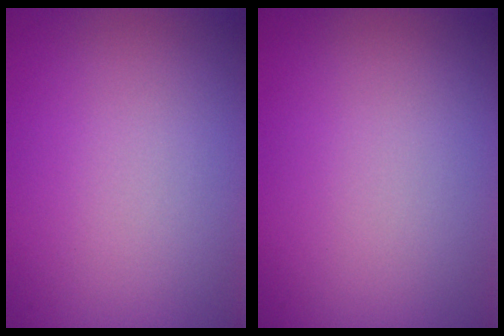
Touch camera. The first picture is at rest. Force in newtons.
{"total": 0.0}